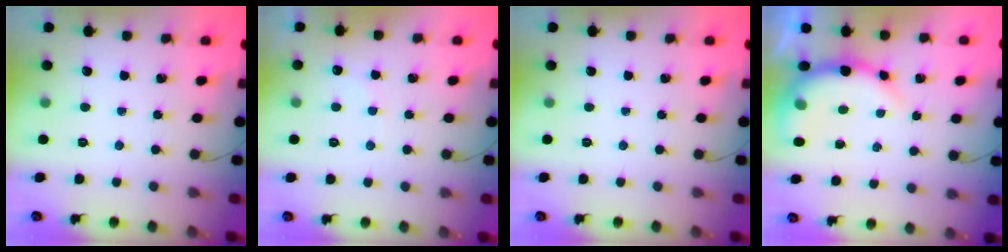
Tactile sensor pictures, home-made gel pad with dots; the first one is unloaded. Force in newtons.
{"total": 5.8, "press": 5.7, "slide": 1.0}
{"total": 0.0}
{"total": 8.8, "press": 8.6, "slide": 1.9}